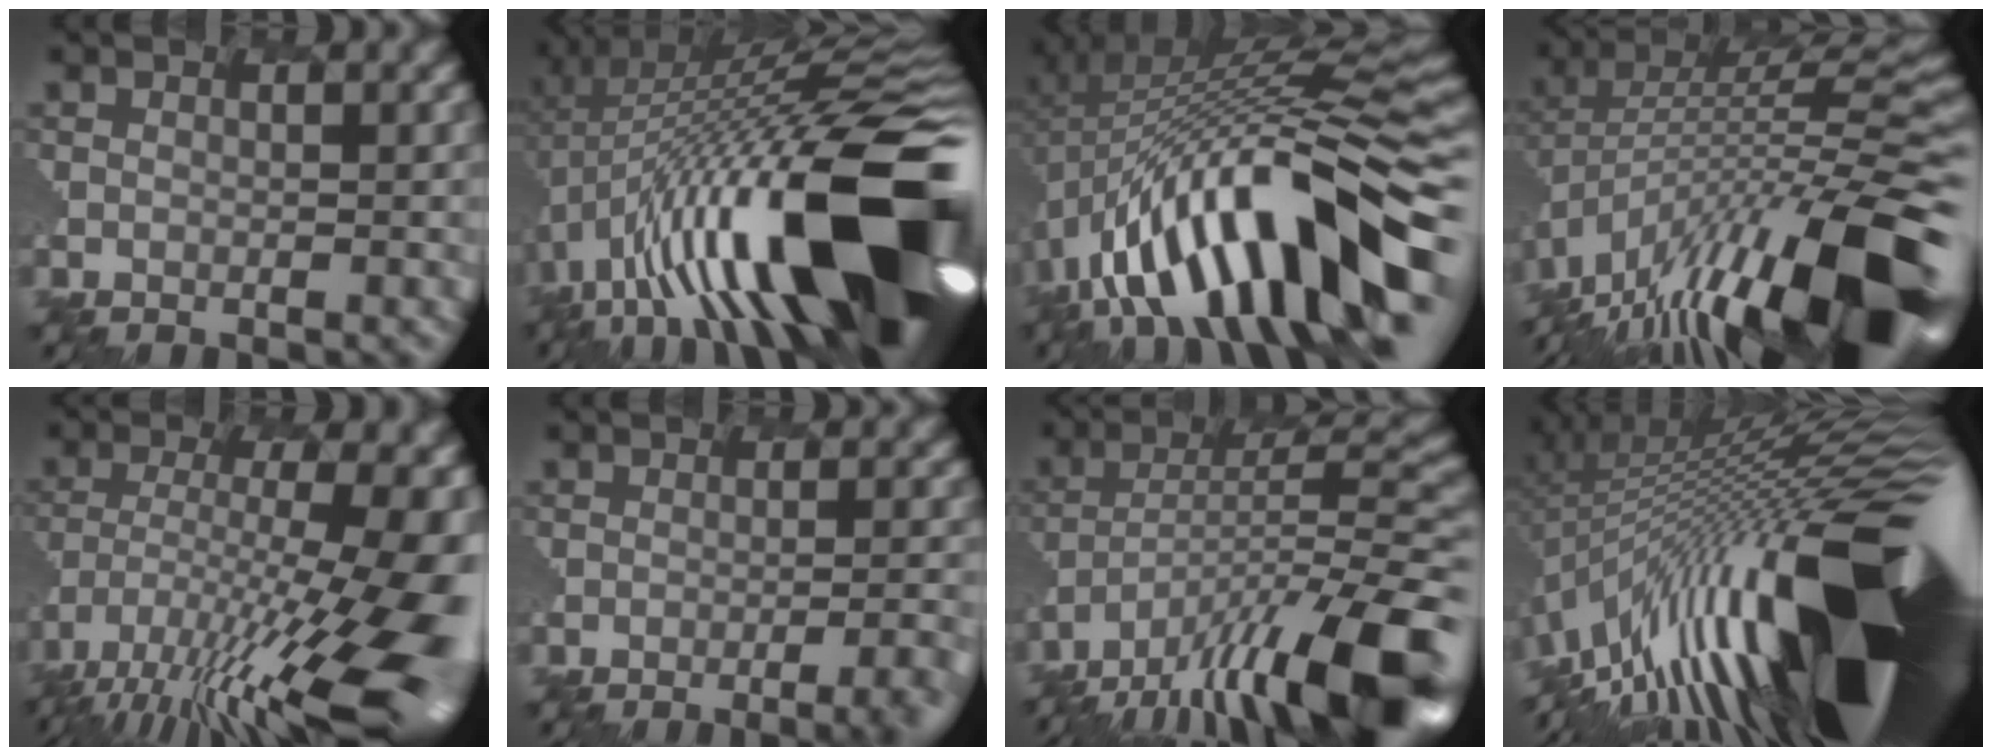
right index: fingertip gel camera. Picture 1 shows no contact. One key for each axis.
{"total": 19.6, "fx": -3.0, "fy": 7.0, "fz": 18.0, "tx": -0.268, "ty": 0.019, "tz": -0.049}
{"total": 13.6, "fx": -4.4, "fy": 4.2, "fz": 12.2, "tx": -0.202, "ty": 0.035, "tz": -0.065}
{"total": 15.4, "fx": -7.5, "fy": 4.5, "fz": 12.7, "tx": -0.215, "ty": 0.019, "tz": -0.129}
{"total": 15.4, "fx": -6.6, "fy": 4.4, "fz": 13.3, "tx": -0.231, "ty": -0.012, "tz": -0.093}
{"total": 7.0, "fx": -5.1, "fy": 1.9, "fz": 4.5, "tx": -0.048, "ty": -0.003, "tz": -0.030}
{"total": 15.4, "fx": -10.0, "fy": 3.9, "fz": 11.0, "tx": -0.196, "ty": 0.005, "tz": -0.167}
{"total": 19.6, "fx": -5.4, "fy": 5.8, "fz": 17.9, "tx": -0.268, "ty": 0.009, "tz": -0.091}